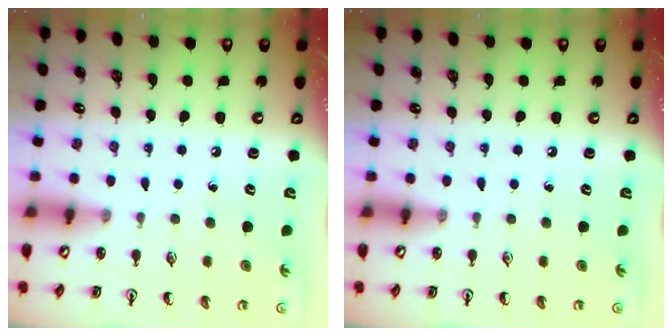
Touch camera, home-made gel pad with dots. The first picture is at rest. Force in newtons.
{"total": 0.0}